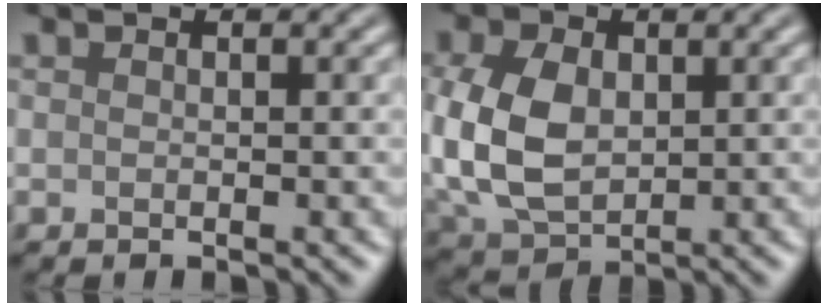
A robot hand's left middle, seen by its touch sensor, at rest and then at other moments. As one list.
[{"total": 8.5, "force": [0.3, 5.8, 6.2], "torque": [-0.163, 0.005, 0.006]}]